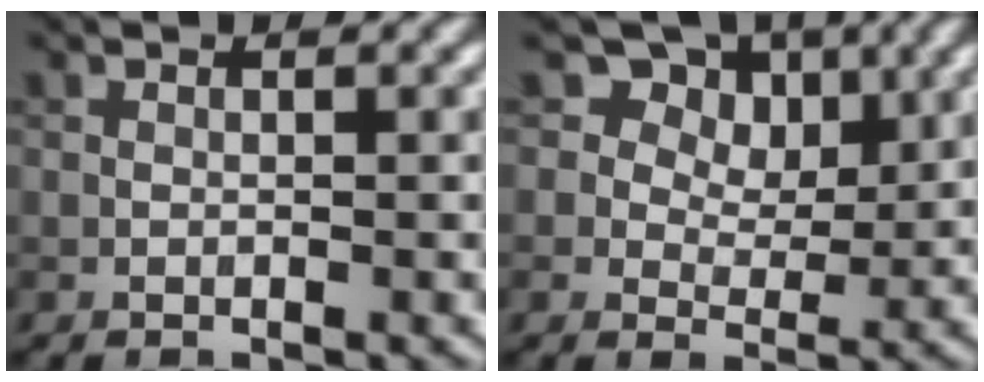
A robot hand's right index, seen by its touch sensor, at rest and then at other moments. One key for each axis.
{"total": 8.1, "fx": 4.3, "fy": 5.7, "fz": 3.9, "tx": -0.059, "ty": -0.001, "tz": 0.060}